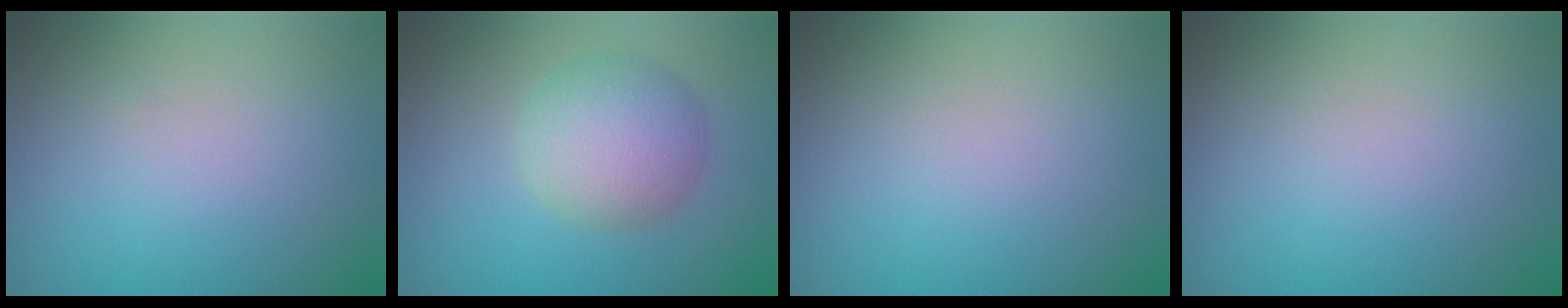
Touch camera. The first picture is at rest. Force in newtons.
{"total": 5.1, "press": 5.1, "slide": 0.1}
{"total": 0.0}
{"total": 0.0}